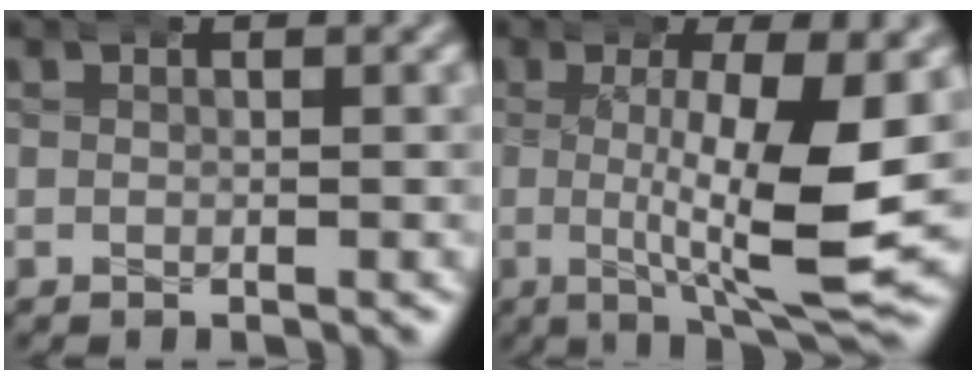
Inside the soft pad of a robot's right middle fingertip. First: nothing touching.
{"total": 8.5, "force": [0.2, 1.0, 8.5], "torque": [-0.132, -0.007, 0.006]}